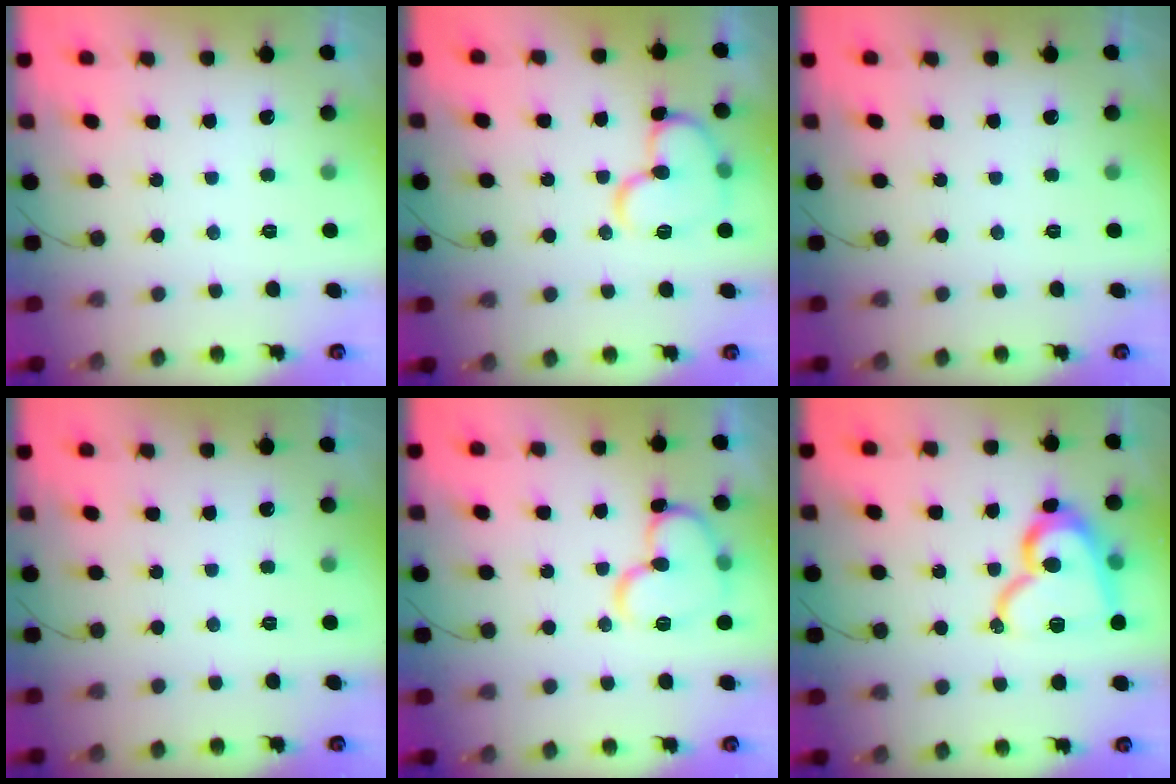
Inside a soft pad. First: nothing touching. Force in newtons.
{"total": 14.1, "press": 14.0, "slide": 1.8}
{"total": 0.0}
{"total": 0.0}
{"total": 13.0, "press": 12.8, "slide": 2.2}
{"total": 16.5, "press": 16.5, "slide": 1.4}